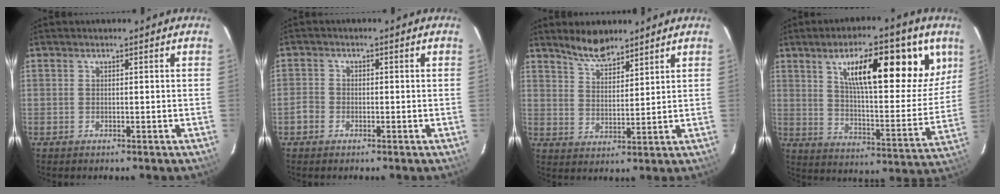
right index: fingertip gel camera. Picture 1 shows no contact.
{"total": 2.6, "force": [-1.5, 2.0, 0.5], "torque": [-0.012, 0.005, -0.031]}
{"total": 6.5, "force": [5.6, 2.0, 2.7], "torque": [-0.046, 0.000, 0.102]}
{"total": 22.2, "force": [11.4, 7.4, 17.6], "torque": [-0.249, 0.015, 0.182]}